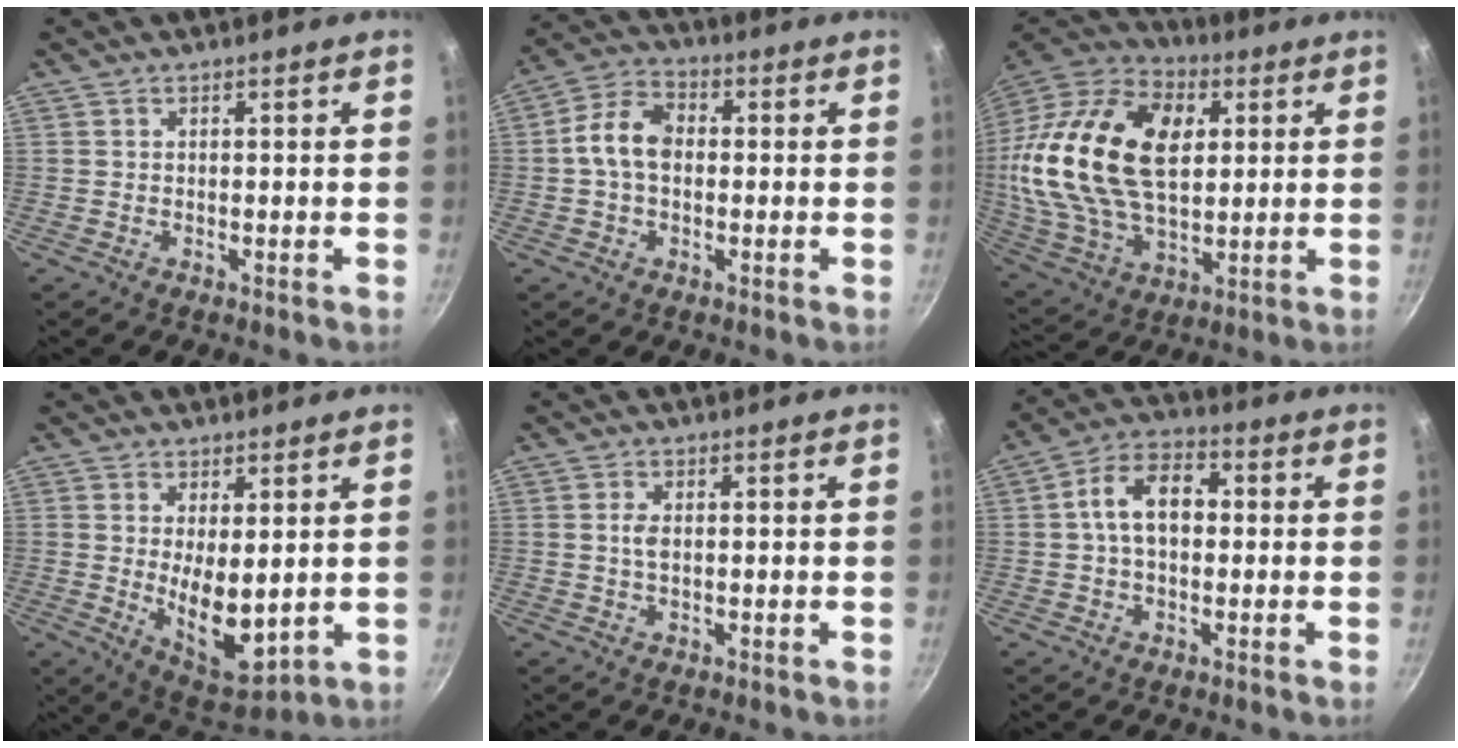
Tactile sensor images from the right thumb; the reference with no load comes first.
{"total": 8.6, "force": [0.0, 6.0, 6.2], "torque": [-0.102, 0.025, -0.014]}
{"total": 29.0, "force": [5.4, 18.1, 22.0], "torque": [-0.408, 0.004, 0.092]}
{"total": 10.7, "force": [0.7, 4.8, 9.5], "torque": [-0.132, -0.034, 0.031]}
{"total": 2.1, "force": [0.1, 1.2, 1.7], "torque": [-0.033, 0.002, 0.001]}
{"total": 9.7, "force": [0.6, 6.4, 7.3], "torque": [-0.099, 0.029, -0.003]}